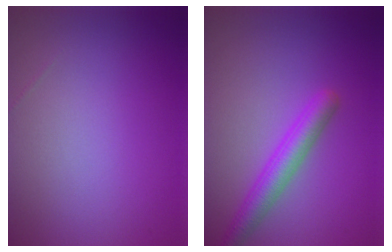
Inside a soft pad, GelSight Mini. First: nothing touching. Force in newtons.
{"total": 3.2, "press": 3.2, "slide": 0.1}